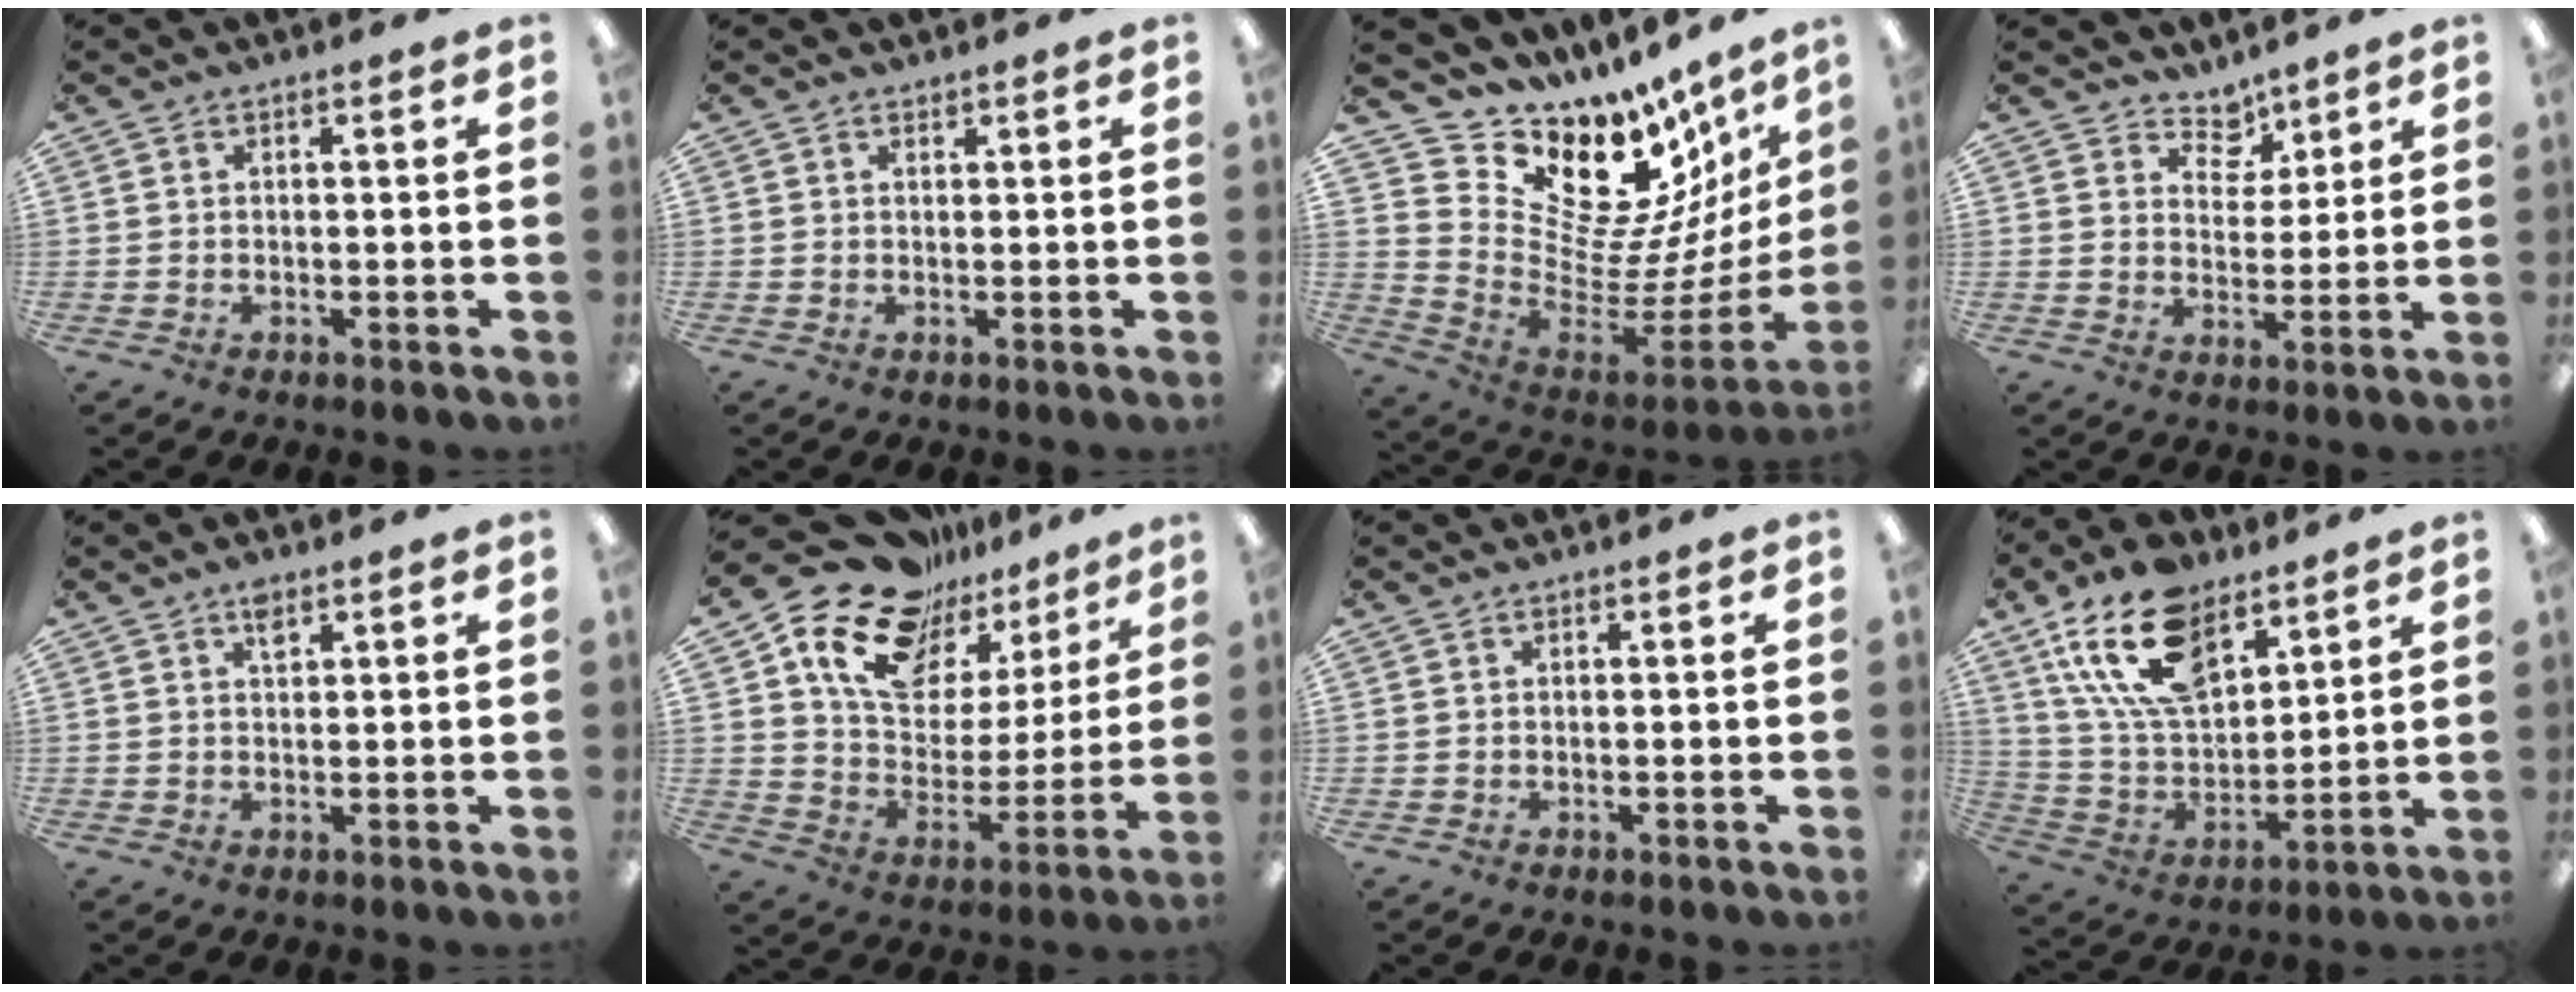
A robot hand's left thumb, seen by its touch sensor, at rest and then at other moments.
{"total": 0.7, "force": [0.7, 0.2, 0.1], "torque": [0.000, -0.004, 0.013]}
{"total": 15.9, "force": [11.1, 9.7, 6.0], "torque": [-0.074, -0.127, 0.213]}
{"total": 6.3, "force": [4.9, 3.8, 0.8], "torque": [-0.007, -0.039, 0.089]}
{"total": 2.4, "force": [1.6, 1.0, 1.4], "torque": [-0.017, -0.008, 0.025]}
{"total": 19.4, "force": [13.4, 11.7, 7.7], "torque": [-0.145, -0.094, 0.240]}
{"total": 0.0}
{"total": 19.6, "force": [11.6, 11.0, 11.4], "torque": [-0.222, -0.043, 0.212]}